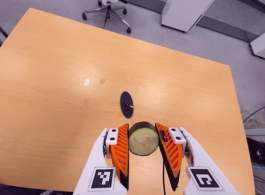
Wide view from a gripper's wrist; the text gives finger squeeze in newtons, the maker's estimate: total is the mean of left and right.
{"total": 12.5, "left": 11.2, "right": 13.9}